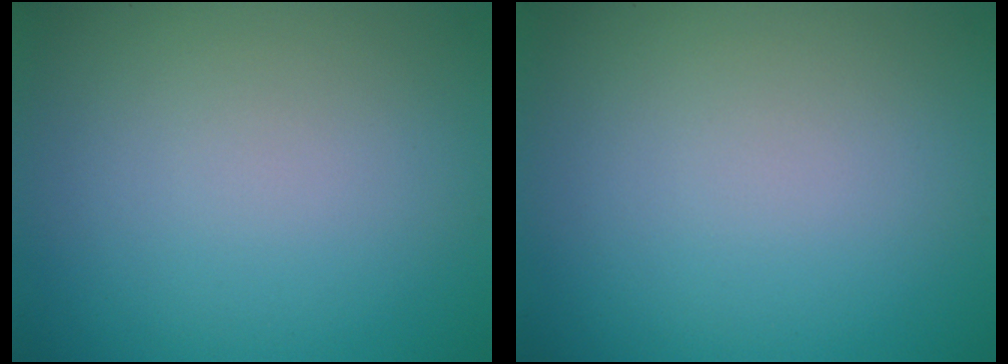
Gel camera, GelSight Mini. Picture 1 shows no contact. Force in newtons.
{"total": 0.0}